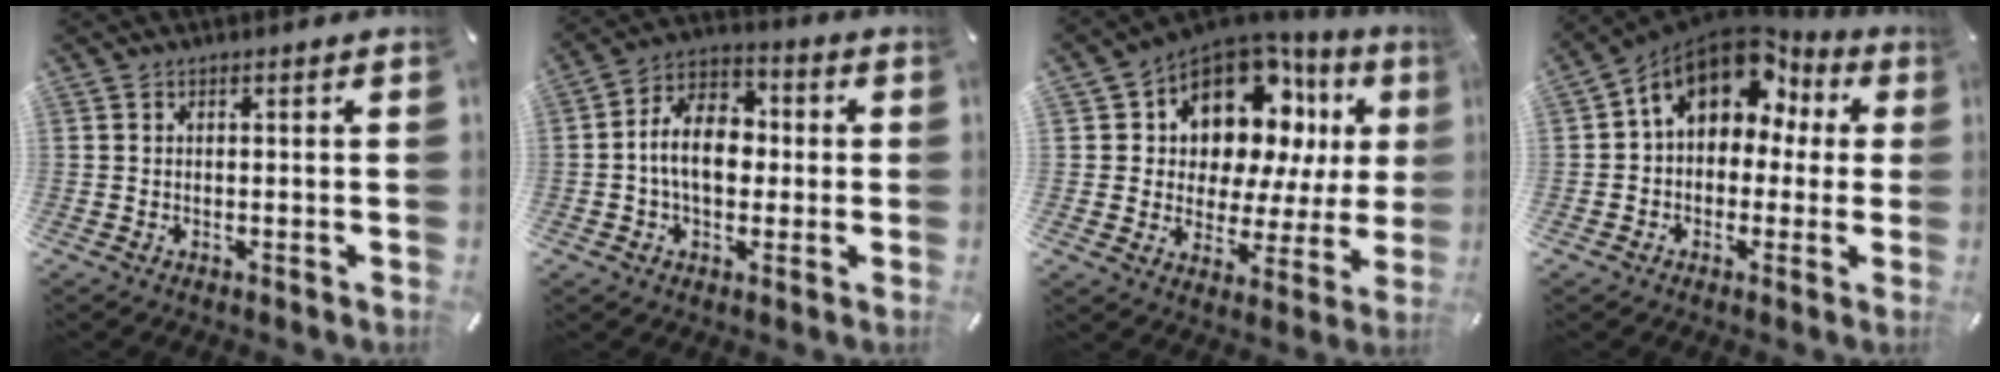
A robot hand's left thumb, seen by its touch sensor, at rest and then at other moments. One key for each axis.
{"total": 11.3, "fx": -1.1, "fy": 8.0, "fz": 8.0, "tx": -0.154, "ty": 0.015, "tz": -0.022}
{"total": 14.1, "fx": 7.9, "fy": 9.1, "fz": 7.2, "tx": -0.114, "ty": -0.066, "tz": 0.140}
{"total": 13.6, "fx": 6.2, "fy": 9.2, "fz": 7.9, "tx": -0.132, "ty": -0.026, "tz": 0.113}